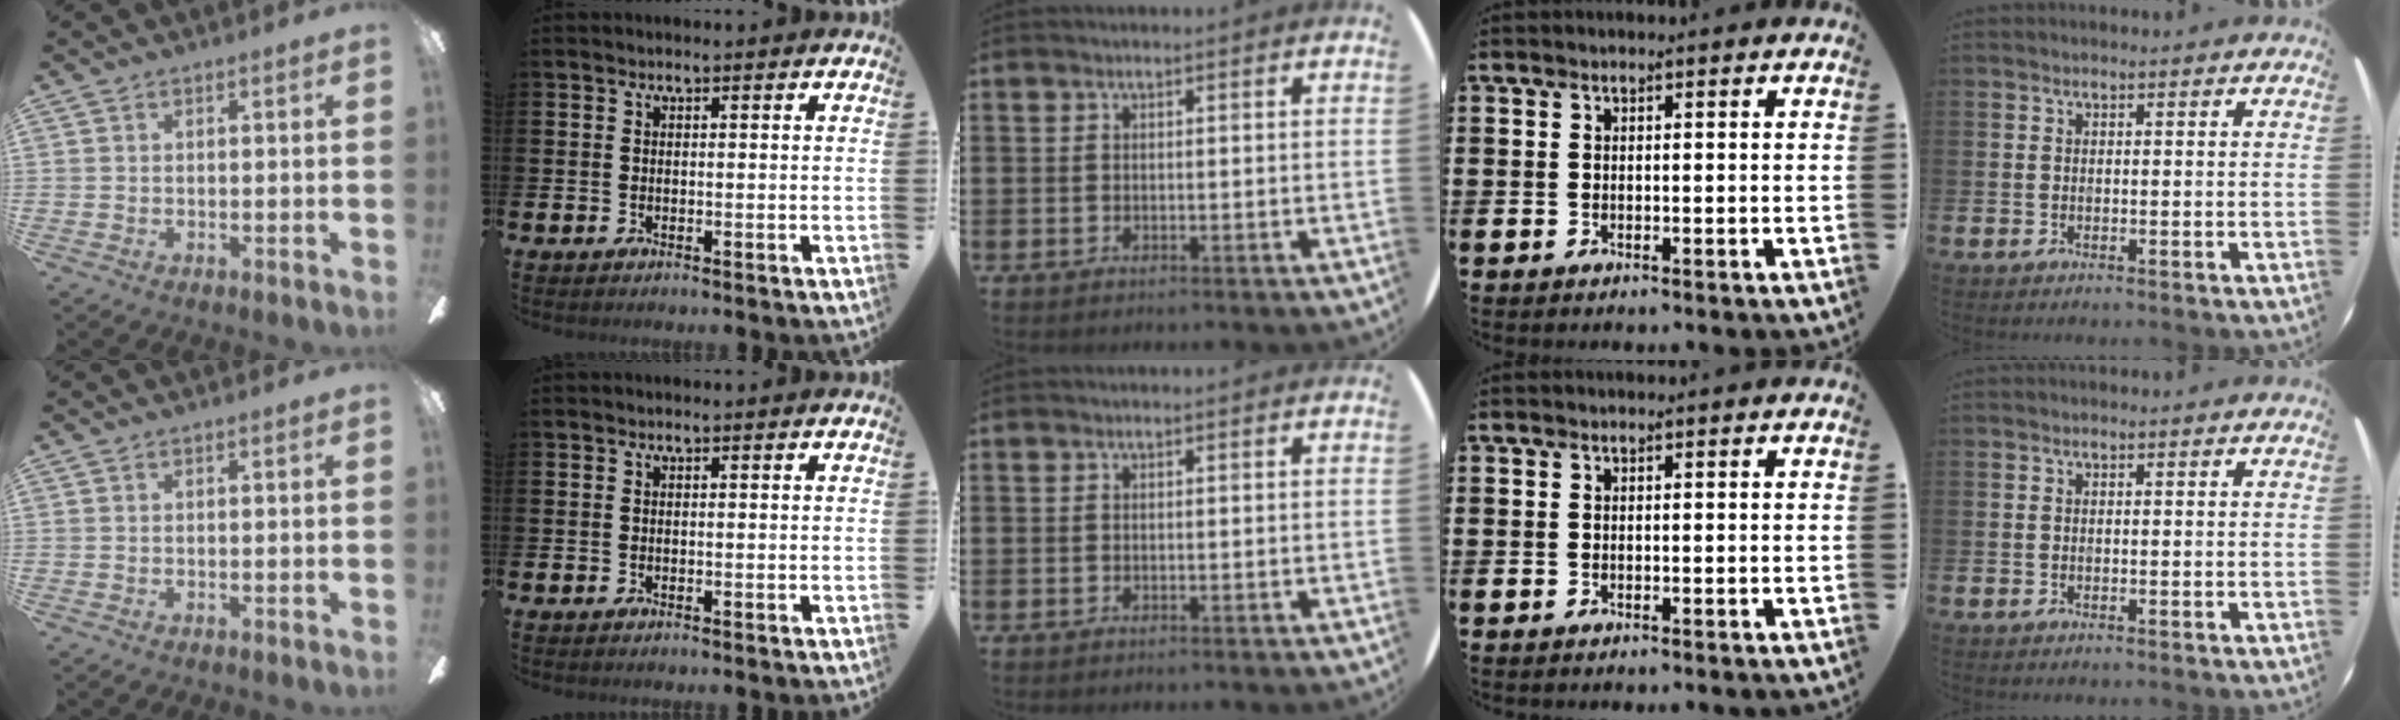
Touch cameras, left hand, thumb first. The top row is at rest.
{}